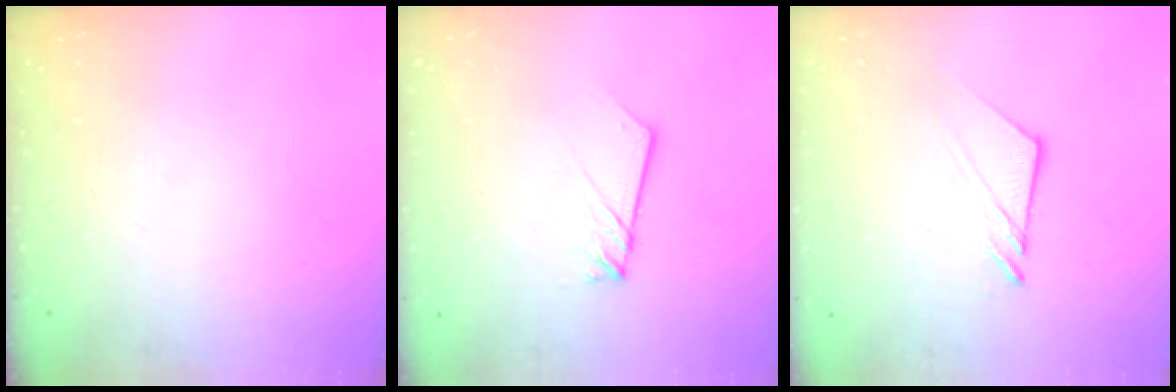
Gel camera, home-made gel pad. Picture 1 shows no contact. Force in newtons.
{"total": 1.9, "press": 1.9, "slide": 0.2}
{"total": 6.7, "press": 6.7, "slide": 0.1}